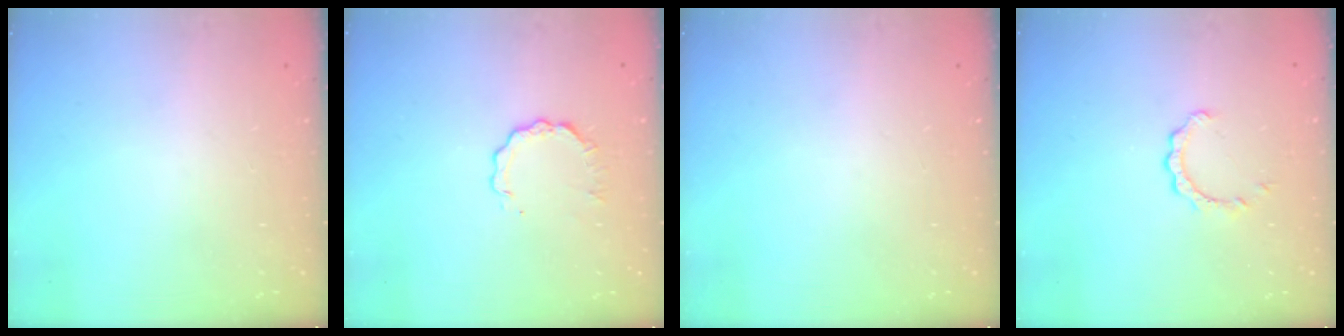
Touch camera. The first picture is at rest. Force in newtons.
{"total": 2.9, "press": 2.9, "slide": 0.3}
{"total": 0.0}
{"total": 2.1, "press": 2.1, "slide": 0.2}